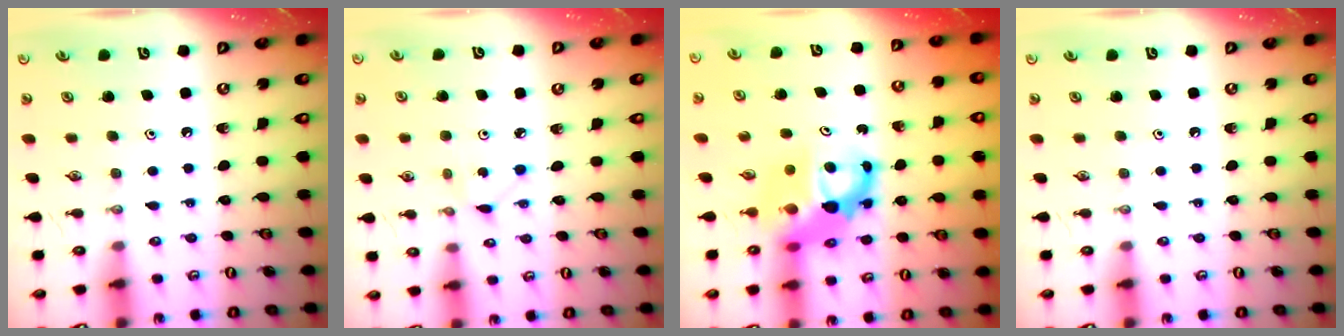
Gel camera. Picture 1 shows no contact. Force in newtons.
{"total": 2.6, "press": 2.6, "slide": 0.3}
{"total": 8.6, "press": 8.6, "slide": 0.7}
{"total": 0.0}